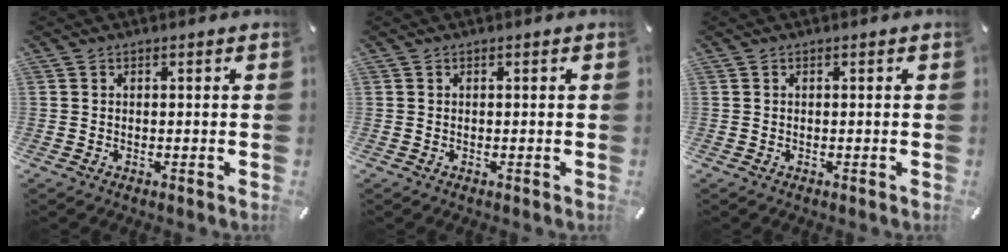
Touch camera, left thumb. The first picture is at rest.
{"total": 0.0}
{"total": 0.0}